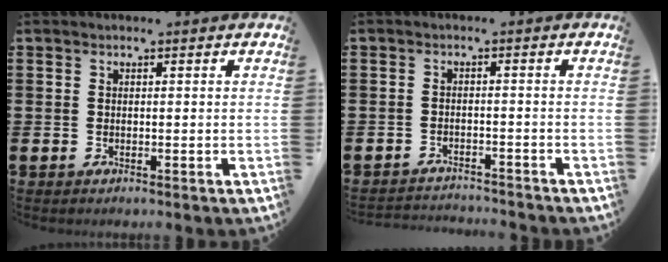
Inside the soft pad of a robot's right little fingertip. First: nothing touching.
{"total": 2.0, "force": [-2.0, -0.1, -0.2], "torque": [-0.002, 0.002, -0.043]}